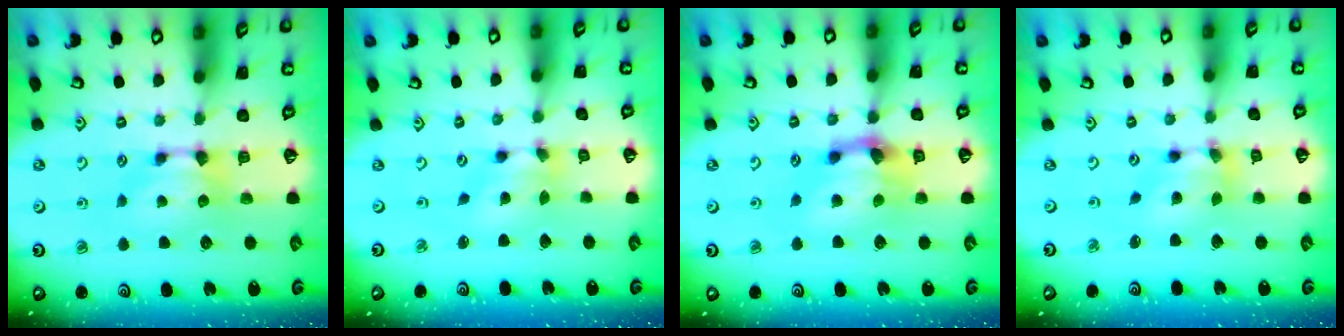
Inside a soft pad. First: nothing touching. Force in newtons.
{"total": 4.3, "press": 3.9, "slide": 1.9}
{"total": 4.2, "press": 3.8, "slide": 1.8}
{"total": 4.5, "press": 4.2, "slide": 1.5}